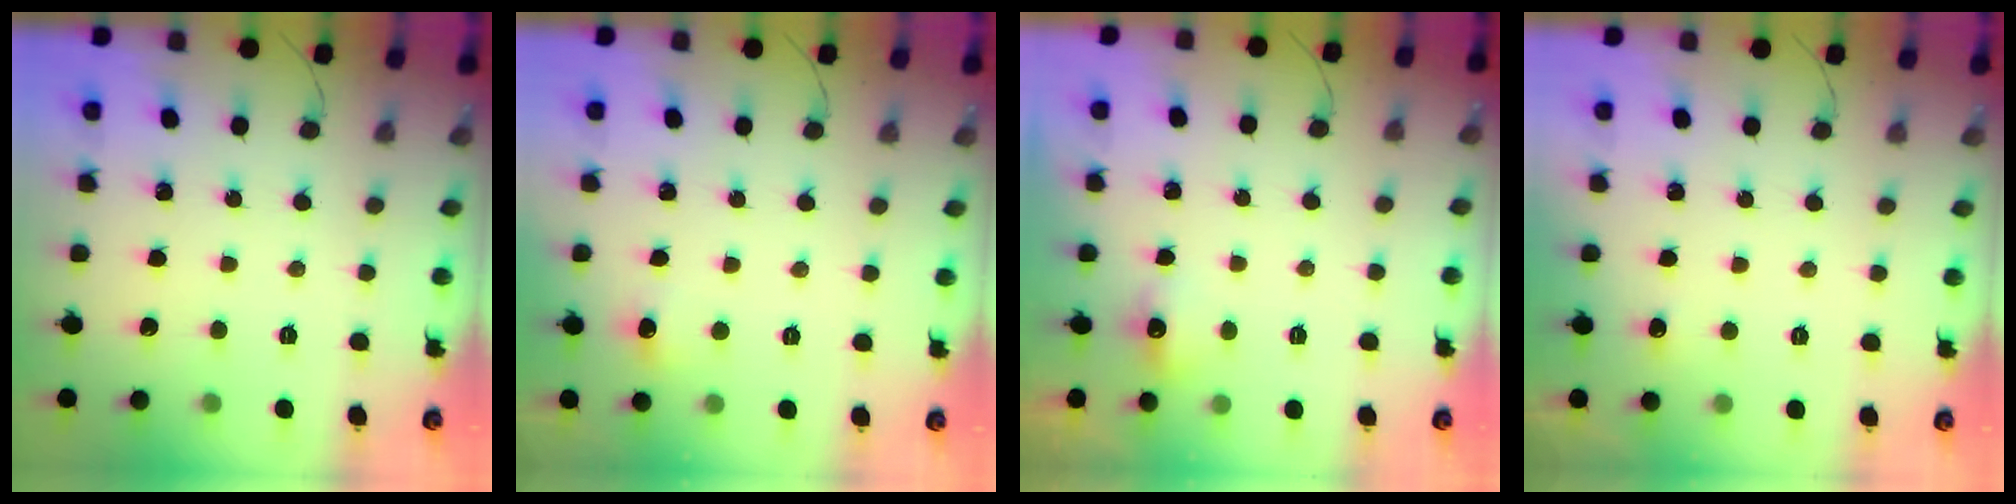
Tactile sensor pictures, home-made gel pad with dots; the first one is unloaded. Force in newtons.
{"total": 6.0, "press": 4.2, "slide": 4.2}
{"total": 4.7, "press": 4.4, "slide": 1.6}
{"total": 2.8, "press": 2.6, "slide": 1.1}